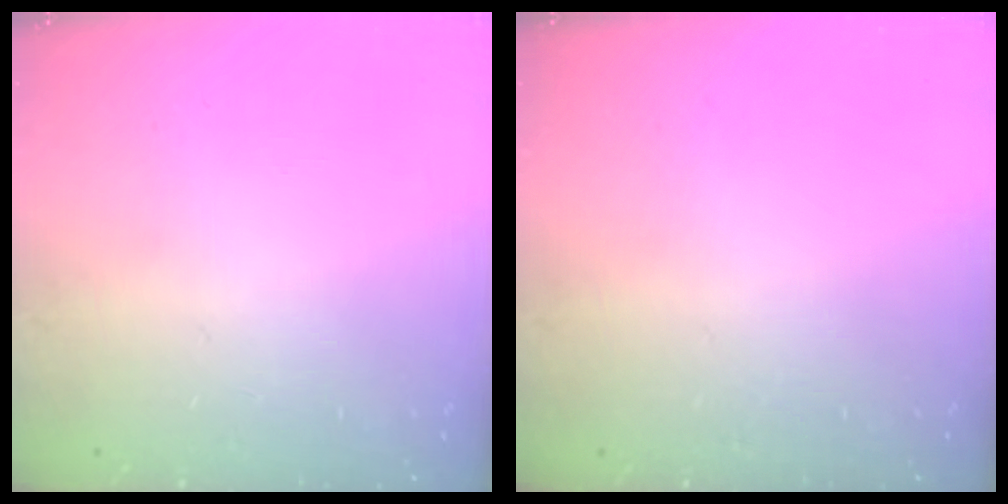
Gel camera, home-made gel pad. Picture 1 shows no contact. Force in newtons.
{"total": 0.0}